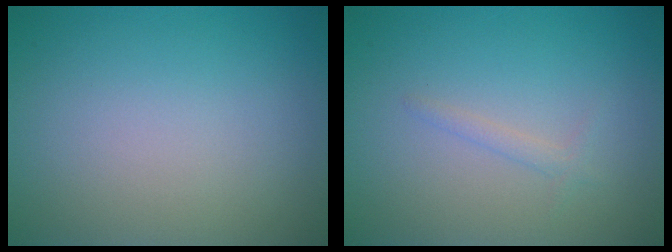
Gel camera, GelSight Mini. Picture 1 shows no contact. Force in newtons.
{"total": 0.9, "press": 0.9, "slide": 0.0}